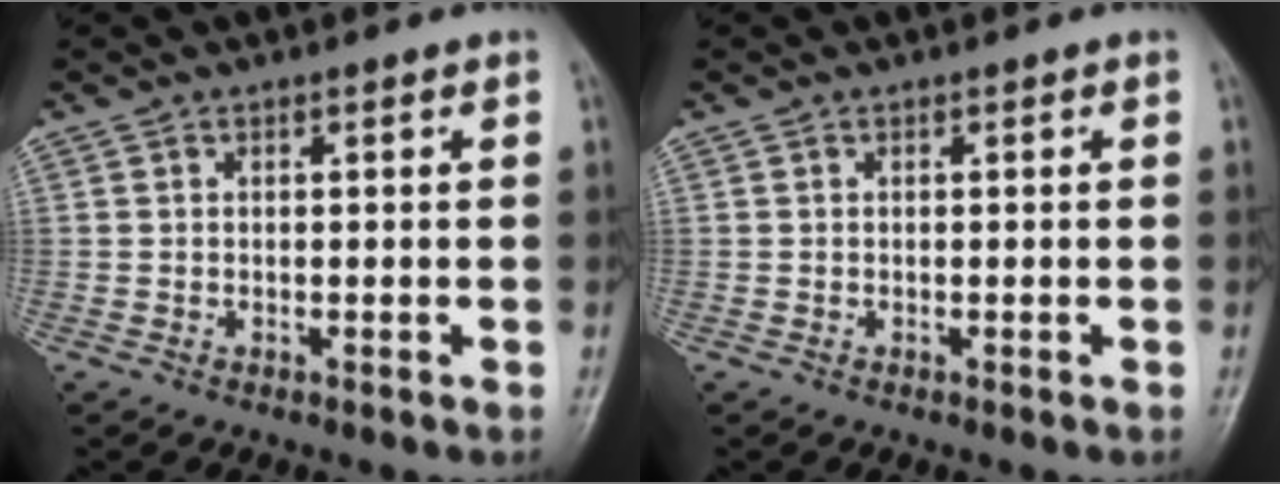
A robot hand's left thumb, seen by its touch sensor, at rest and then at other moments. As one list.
[{"total": 0.0}]